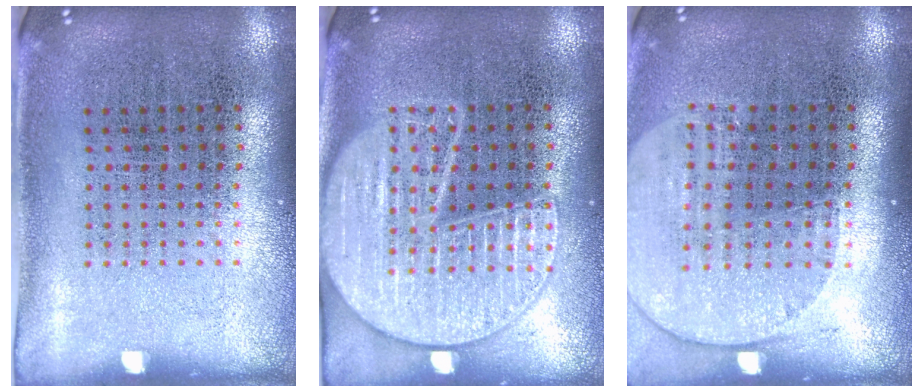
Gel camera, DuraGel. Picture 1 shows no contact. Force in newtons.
{"total": 2.5, "press": 2.5, "slide": 0.2}
{"total": 1.7, "press": 1.5, "slide": 0.7}